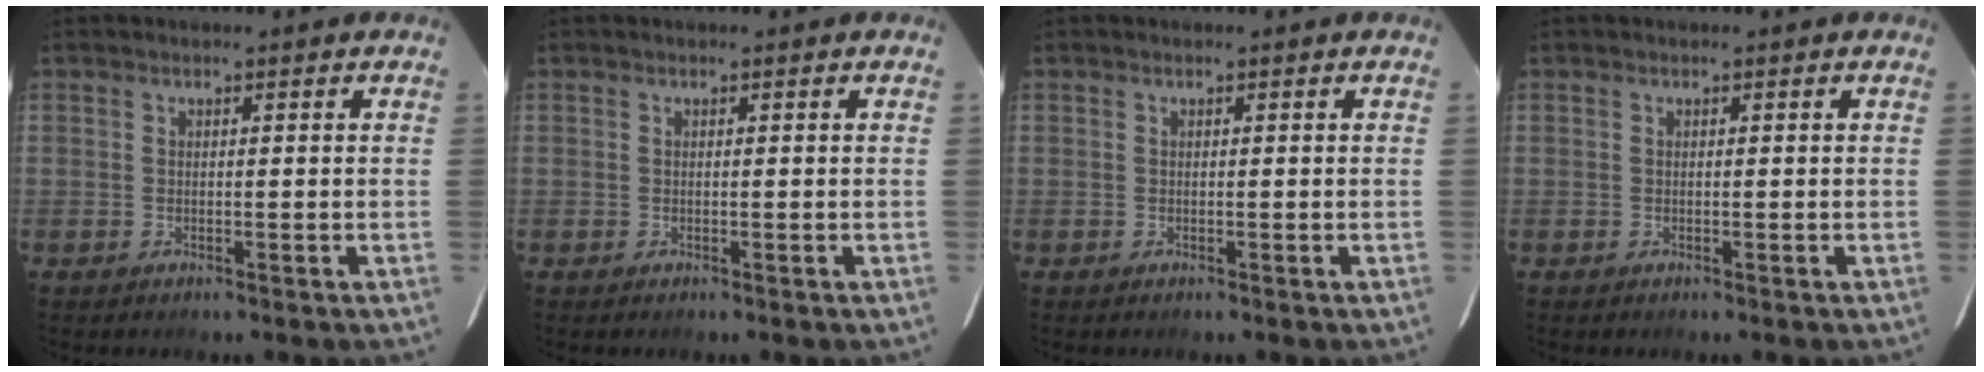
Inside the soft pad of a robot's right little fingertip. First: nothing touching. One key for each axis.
{"total": 0.0}
{"total": 0.0}
{"total": 0.0}